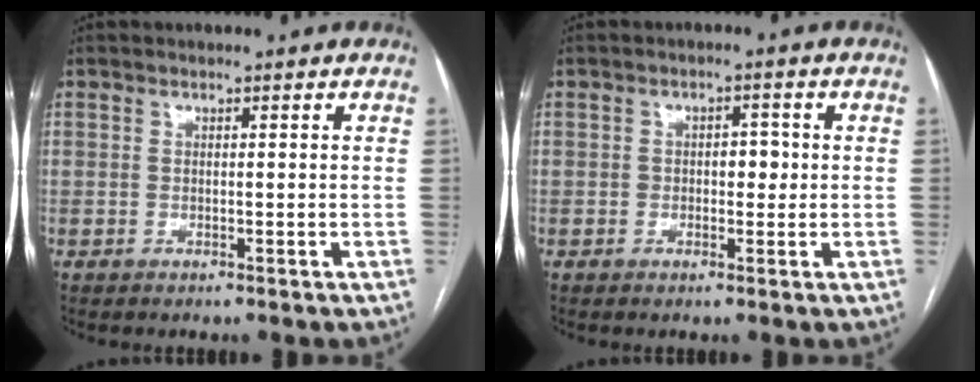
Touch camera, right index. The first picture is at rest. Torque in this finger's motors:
{"motor_torque": [0.37, 0.02, 0.05, 0.03]}